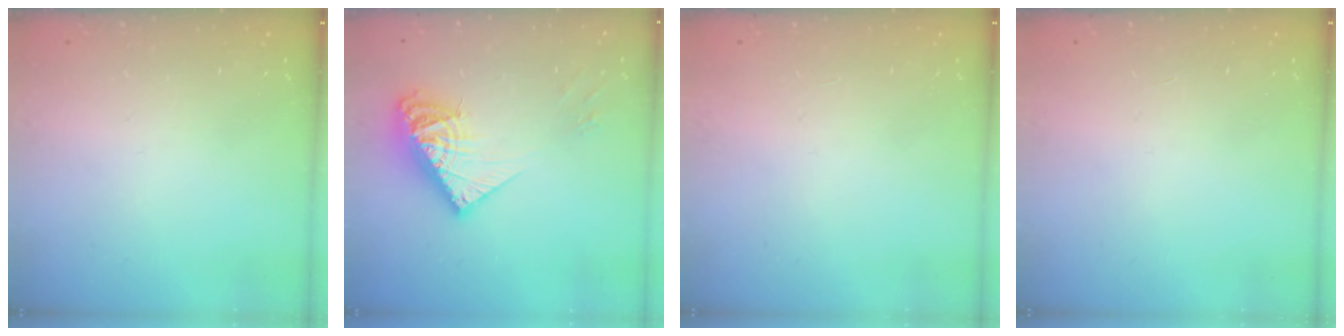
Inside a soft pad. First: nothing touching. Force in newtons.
{"total": 14.7, "press": 14.7, "slide": 1.3}
{"total": 0.0}
{"total": 0.0}